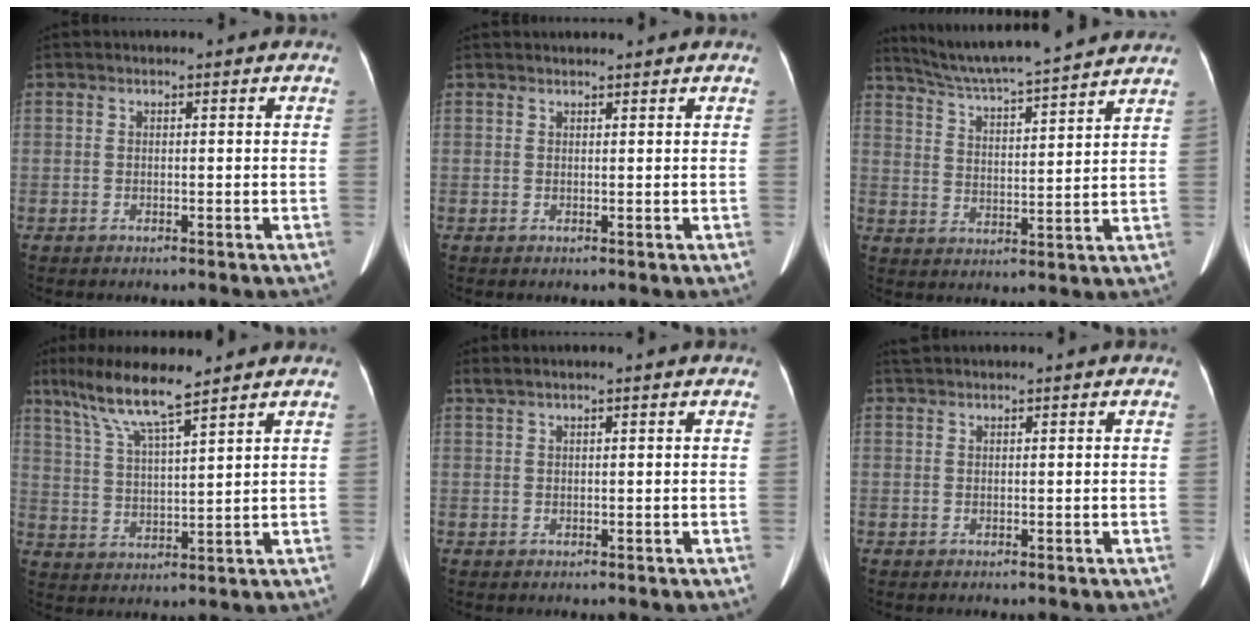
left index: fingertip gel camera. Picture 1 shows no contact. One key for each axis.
{"total": 1.9, "fx": 1.9, "fy": 0.3, "fz": 0.4, "tx": -0.007, "ty": 0.024, "tz": 0.030}
{"total": 16.1, "fx": 14.8, "fy": -0.1, "fz": 6.5, "tx": -0.117, "ty": 0.015, "tz": 0.221}
{"total": 9.1, "fx": 7.1, "fy": -0.1, "fz": 5.8, "tx": -0.114, "ty": 0.008, "tz": 0.133}
{"total": 1.6, "fx": 1.3, "fy": -0.3, "fz": 1.0, "tx": -0.026, "ty": 0.025, "tz": 0.032}
{"total": 1.7, "fx": 1.6, "fy": 0.0, "fz": 0.5, "tx": -0.013, "ty": 0.026, "tz": 0.034}